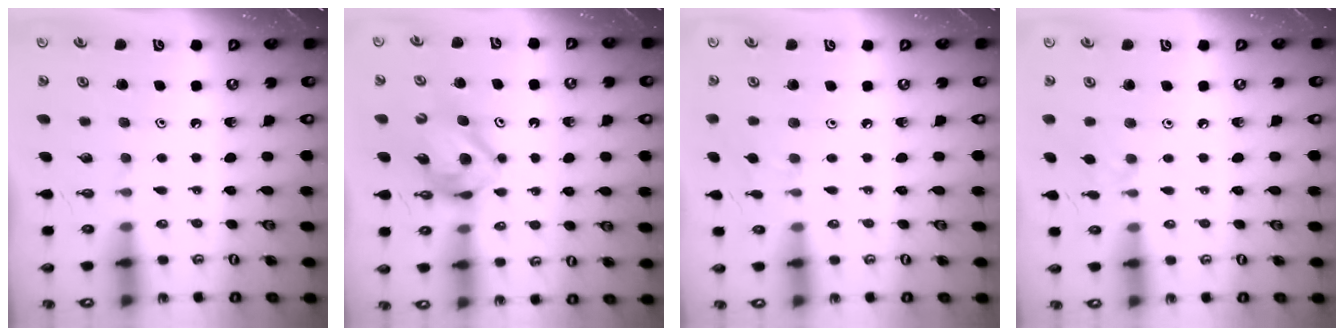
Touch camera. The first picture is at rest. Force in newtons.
{"total": 9.1, "press": 9.1, "slide": 0.9}
{"total": 2.4, "press": 2.3, "slide": 0.5}
{"total": 2.6, "press": 2.5, "slide": 0.5}